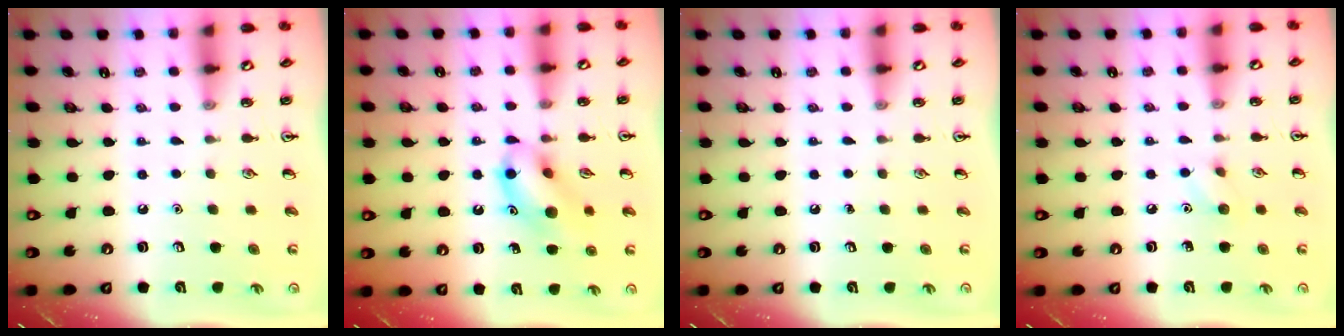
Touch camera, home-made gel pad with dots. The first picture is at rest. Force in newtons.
{"total": 12.4, "press": 12.3, "slide": 1.7}
{"total": 0.0}
{"total": 5.6, "press": 5.4, "slide": 1.8}